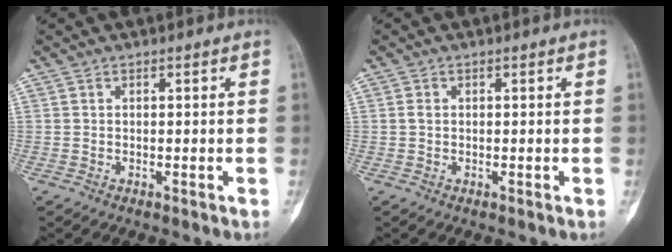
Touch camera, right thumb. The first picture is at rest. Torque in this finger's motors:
{"motor_torque": [0.29, 0.16, 0.18, -0.26, 0.01]}